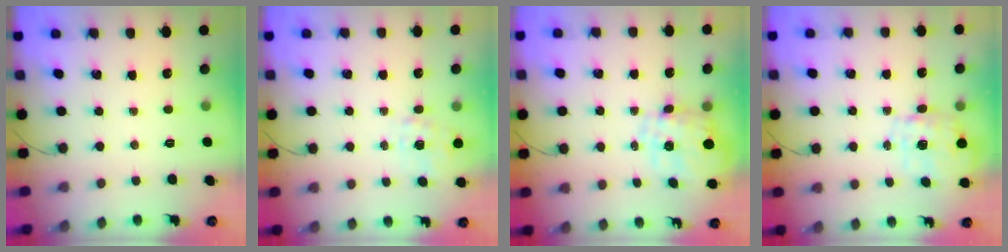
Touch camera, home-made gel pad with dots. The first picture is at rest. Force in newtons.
{"total": 0.9, "press": 0.3, "slide": 0.8}
{"total": 2.2, "press": 1.8, "slide": 1.3}
{"total": 2.8, "press": 2.7, "slide": 0.9}